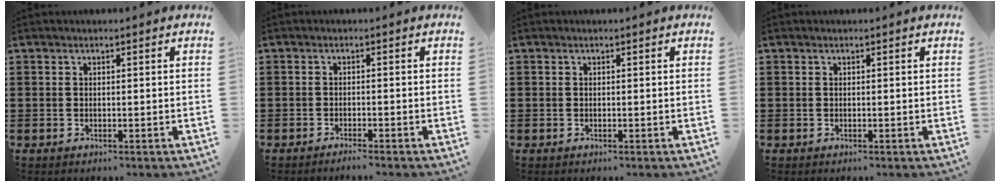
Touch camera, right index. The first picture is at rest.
{"total": 1.3, "force": [-1.2, -0.3, 0.3], "torque": [-0.004, 0.000, -0.024]}
{"total": 0.0}
{"total": 0.0}